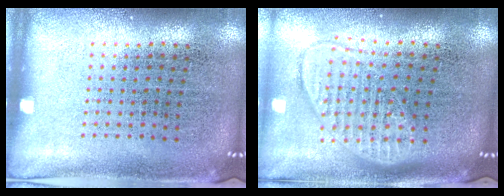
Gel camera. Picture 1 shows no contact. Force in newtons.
{"total": 1.9, "press": 1.5, "slide": 1.1}